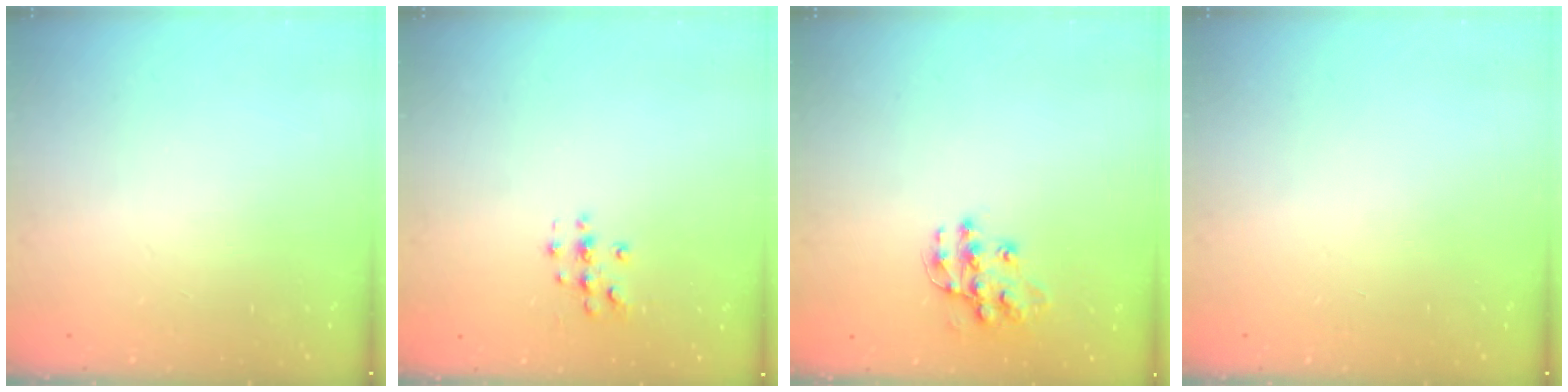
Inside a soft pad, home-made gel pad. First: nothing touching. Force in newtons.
{"total": 3.9, "press": 3.8, "slide": 0.5}
{"total": 12.2, "press": 12.2, "slide": 0.9}
{"total": 0.0}